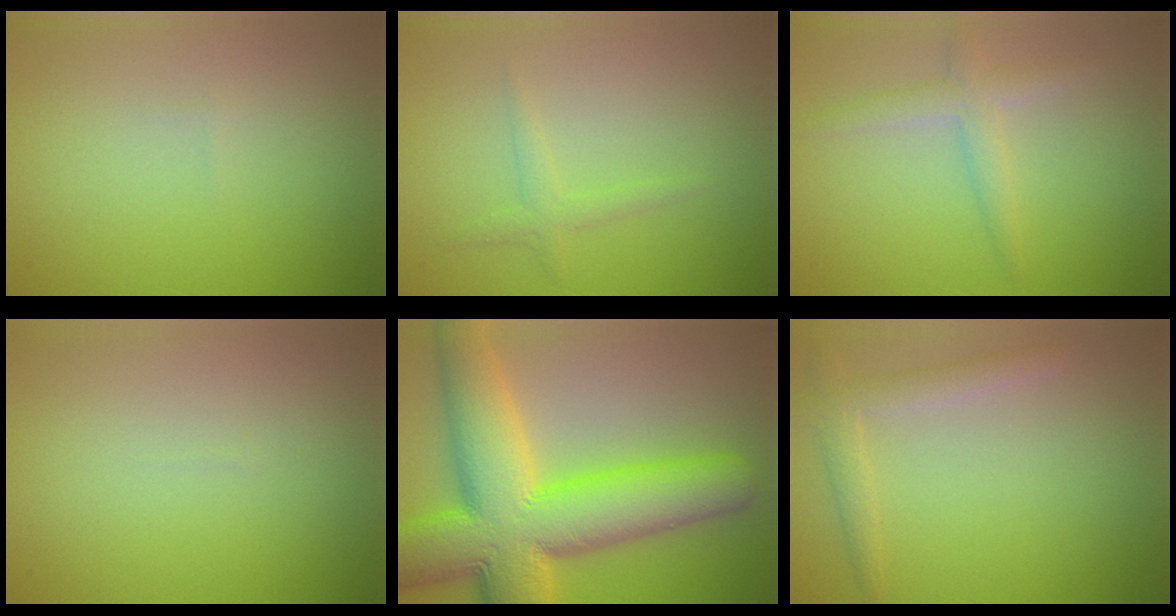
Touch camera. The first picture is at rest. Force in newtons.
{"total": 1.3, "press": 1.3, "slide": 0.1}
{"total": 2.4, "press": 2.4, "slide": 0.1}
{"total": 0.0}
{"total": 14.6, "press": 14.6, "slide": 0.4}
{"total": 2.4, "press": 2.4, "slide": 0.2}